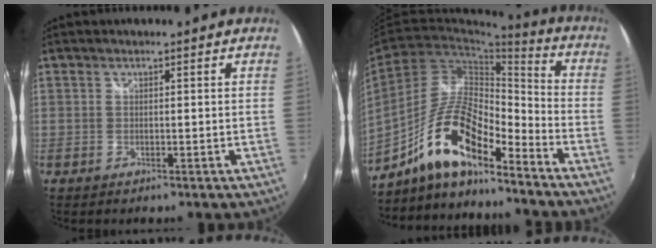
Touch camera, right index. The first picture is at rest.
{"total": 14.8, "force": [-10.2, 4.0, 9.9], "torque": [-0.197, 0.004, -0.197]}